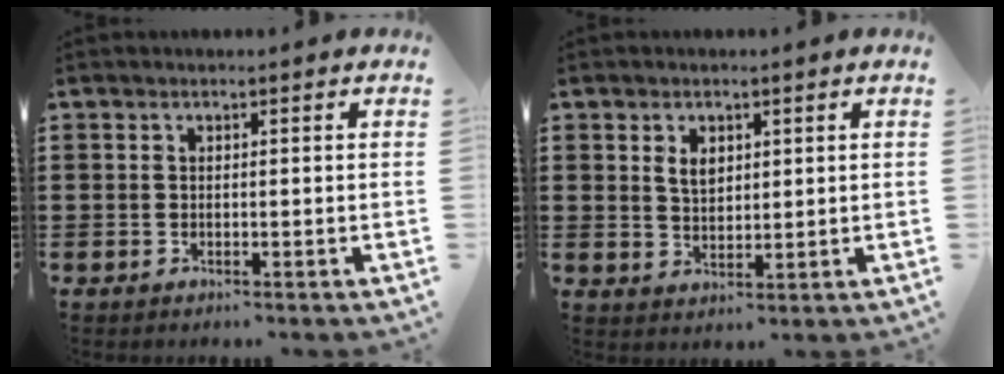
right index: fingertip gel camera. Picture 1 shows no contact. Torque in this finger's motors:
{"motor_torque": [0.28, 0.11, 0.09, 0.03]}